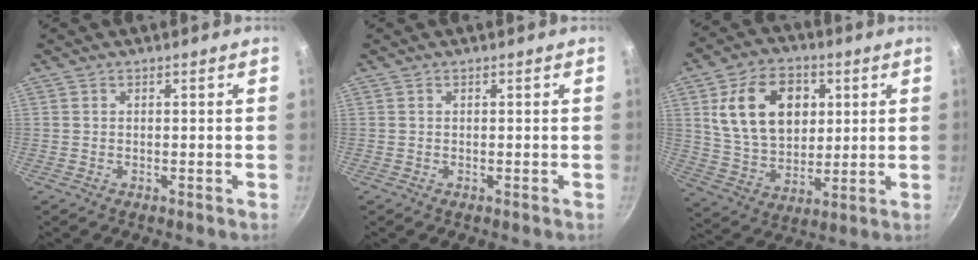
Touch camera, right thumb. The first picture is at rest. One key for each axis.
{"total": 0.0}
{"total": 17.3, "fx": 4.9, "fy": 12.1, "fz": 11.4, "tx": -0.167, "ty": -0.010, "tz": 0.091}